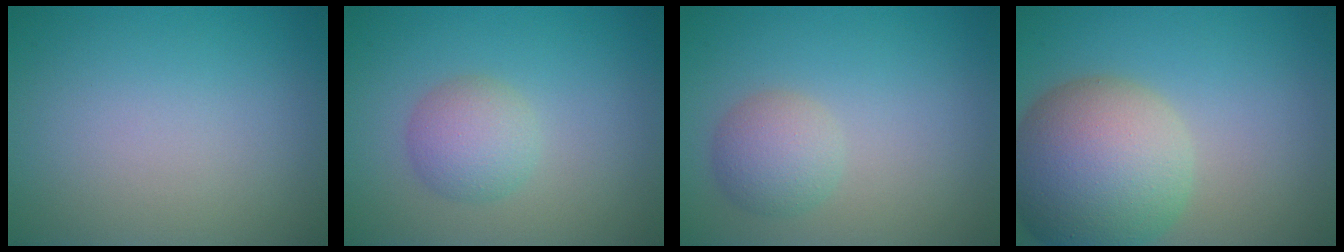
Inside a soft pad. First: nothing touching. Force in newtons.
{"total": 3.0, "press": 3.0, "slide": 0.1}
{"total": 2.8, "press": 2.8, "slide": 0.1}
{"total": 11.1, "press": 11.1, "slide": 0.5}